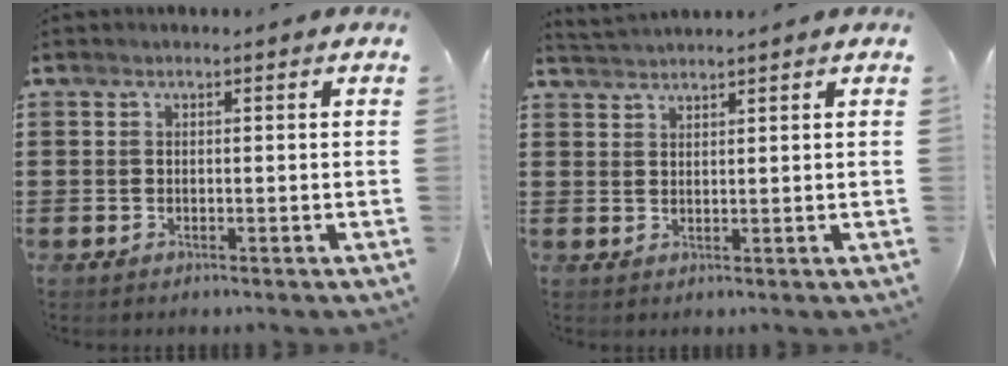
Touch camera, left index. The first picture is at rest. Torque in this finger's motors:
{"motor_torque": [0.07, 0.15, -0.09, 0.03]}